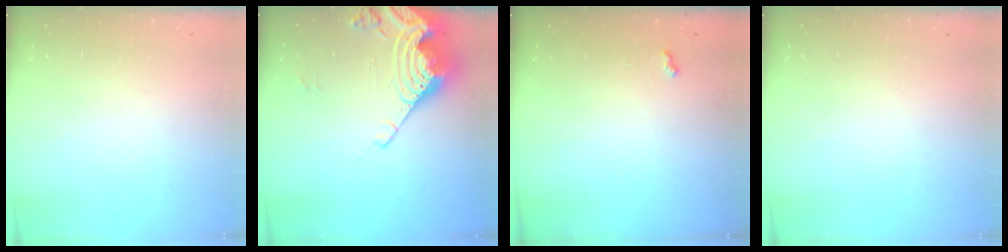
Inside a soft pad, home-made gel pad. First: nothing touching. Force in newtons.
{"total": 15.1, "press": 15.0, "slide": 1.5}
{"total": 2.9, "press": 2.9, "slide": 0.5}
{"total": 0.0}